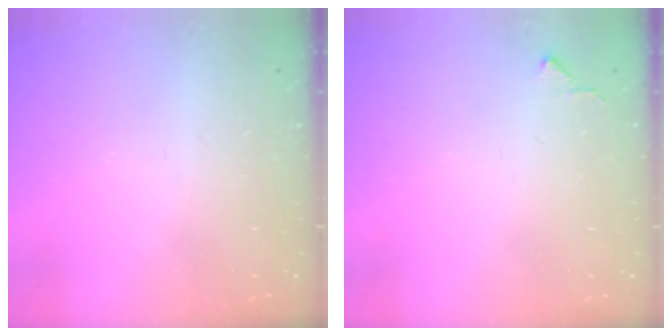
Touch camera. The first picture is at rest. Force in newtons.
{"total": 4.2, "press": 4.1, "slide": 0.7}